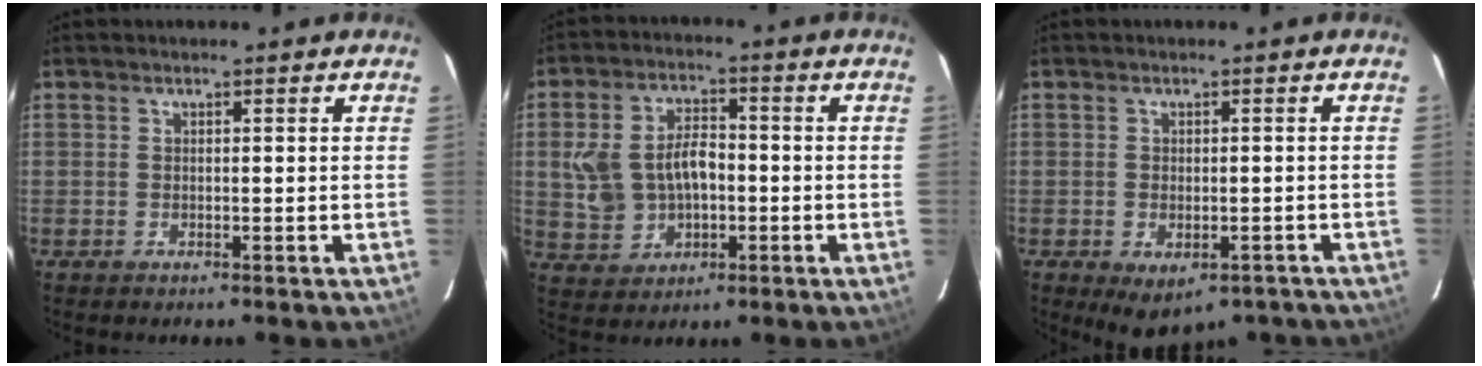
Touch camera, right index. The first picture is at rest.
{"total": 10.8, "force": [-0.7, 7.7, 7.6], "torque": [-0.165, 0.018, 0.003]}
{"total": 8.5, "force": [-5.1, 4.7, 4.8], "torque": [-0.082, -0.016, -0.054]}